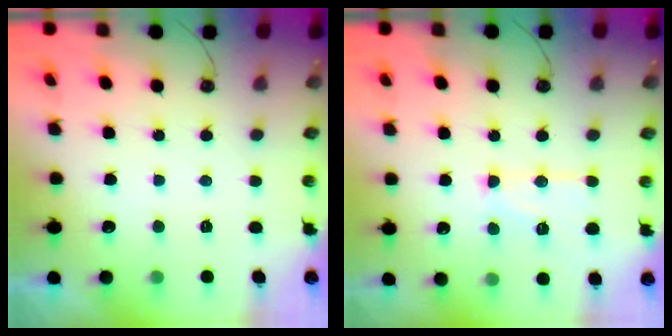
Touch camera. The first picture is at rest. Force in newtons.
{"total": 11.8, "press": 11.7, "slide": 1.1}